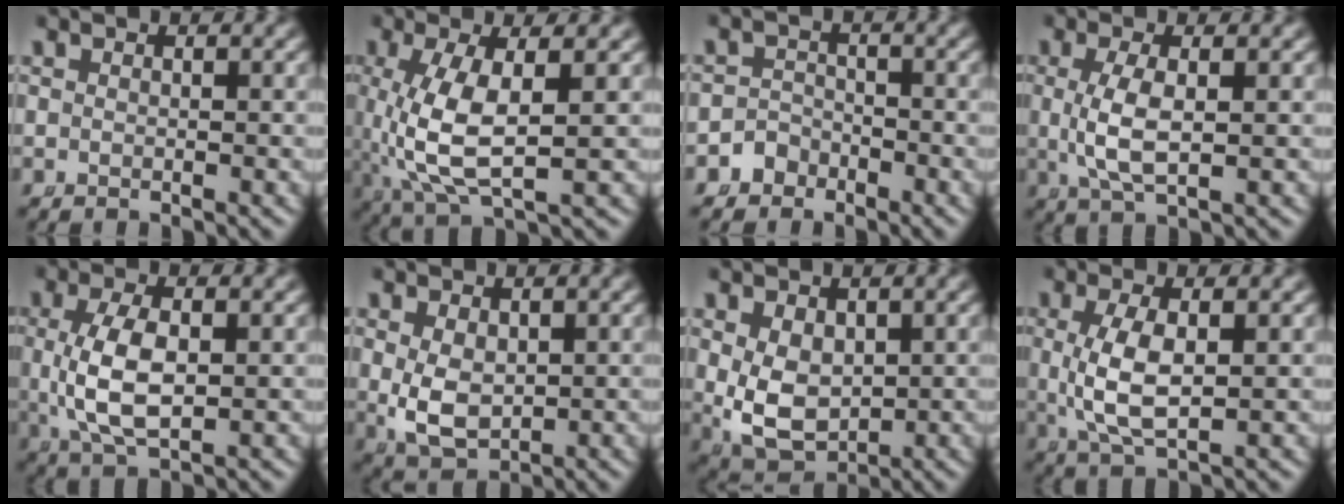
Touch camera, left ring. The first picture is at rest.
{"total": 6.8, "force": [0.4, 2.8, 6.2], "torque": [-0.138, -0.018, 0.024]}
{"total": 3.4, "force": [-2.3, 2.5, 0.1], "torque": [-0.013, -0.012, -0.040]}
{"total": 3.6, "force": [0.0, 1.1, 3.4], "torque": [-0.087, -0.011, 0.012]}
{"total": 5.3, "force": [0.0, 2.5, 4.7], "torque": [-0.114, -0.009, 0.014]}
{"total": 5.0, "force": [-0.6, 3.8, 3.3], "torque": [-0.085, -0.031, 0.012]}
{"total": 7.5, "force": [-0.9, 6.1, 4.2], "torque": [-0.112, -0.044, 0.008]}
{"total": 4.7, "force": [0.1, 1.9, 4.3], "torque": [-0.101, -0.011, 0.018]}